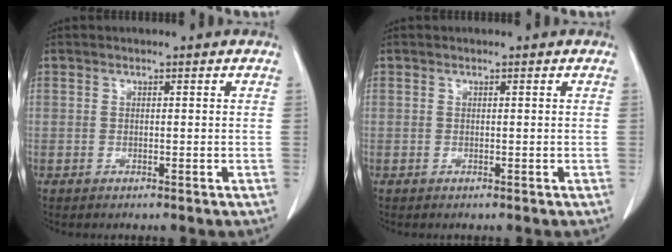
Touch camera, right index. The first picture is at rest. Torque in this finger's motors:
{"motor_torque": [-0.05, 0.04, -0.05, -0.01]}